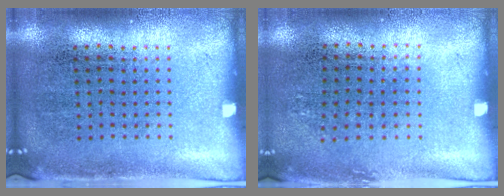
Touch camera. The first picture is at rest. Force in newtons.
{"total": 0.8, "press": 0.7, "slide": 0.4}